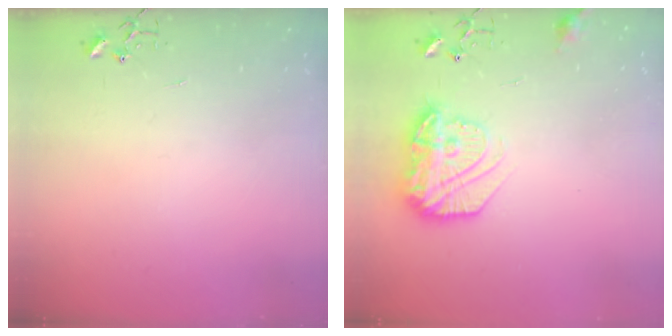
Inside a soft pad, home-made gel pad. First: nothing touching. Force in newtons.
{"total": 16.8, "press": 16.8, "slide": 1.2}